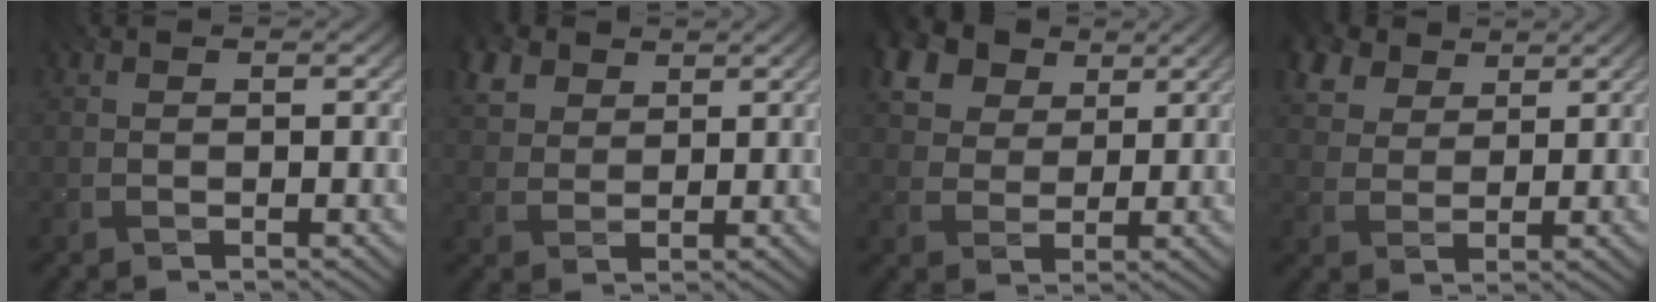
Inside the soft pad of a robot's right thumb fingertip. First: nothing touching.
{"total": 5.1, "force": [2.9, 3.4, 2.5], "torque": [-0.078, 0.008, 0.058]}
{"total": 12.0, "force": [6.7, 8.0, 5.9], "torque": [-0.173, 0.011, 0.125]}
{"total": 6.4, "force": [4.2, 3.9, 2.9], "torque": [-0.086, 0.007, 0.079]}